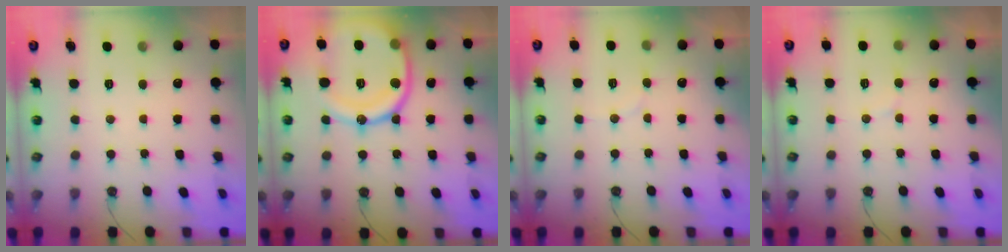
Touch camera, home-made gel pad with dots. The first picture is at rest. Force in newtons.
{"total": 20.3, "press": 20.2, "slide": 2.3}
{"total": 4.8, "press": 4.7, "slide": 0.8}
{"total": 4.7, "press": 4.6, "slide": 0.5}